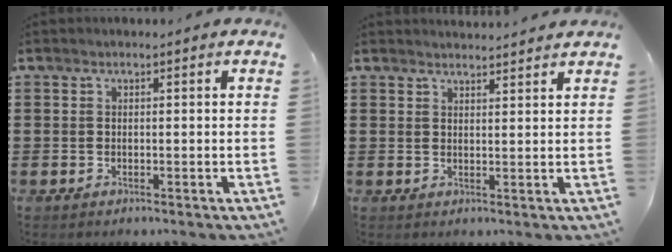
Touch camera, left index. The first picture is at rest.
{"total": 2.0, "force": [2.0, -0.1, 0.0], "torque": [-0.005, -0.003, 0.038]}